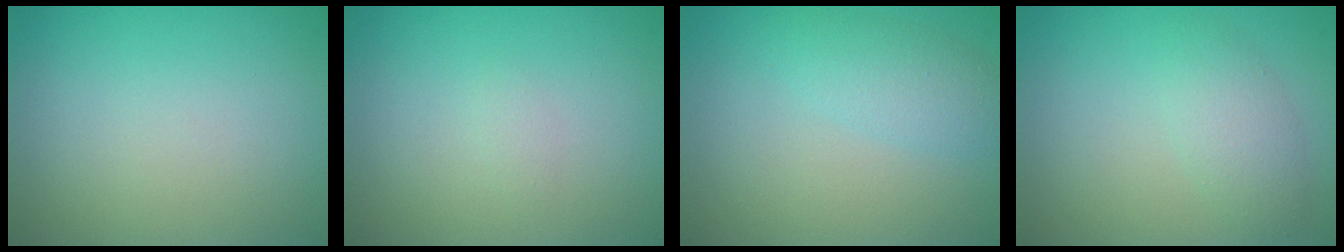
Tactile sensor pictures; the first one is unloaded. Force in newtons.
{"total": 0.6, "press": 0.6, "slide": 0.1}
{"total": 2.4, "press": 2.4, "slide": 0.1}
{"total": 2.3, "press": 2.3, "slide": 0.1}